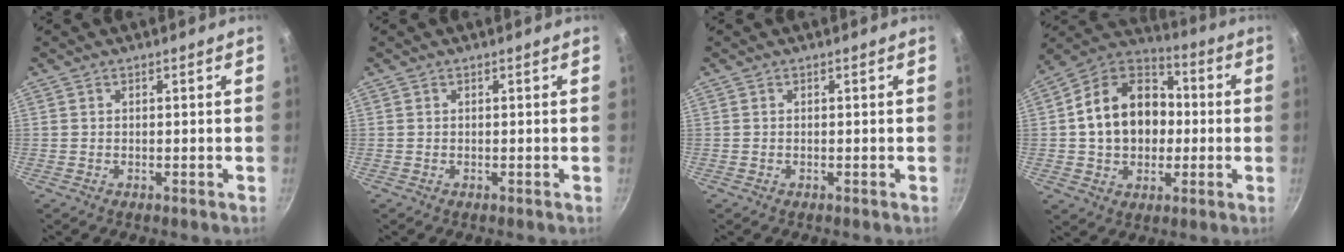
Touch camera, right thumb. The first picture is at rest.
{"total": 0.0}
{"total": 0.0}
{"total": 18.1, "force": [0.5, 13.8, 11.6], "torque": [-0.172, 0.036, -0.001]}